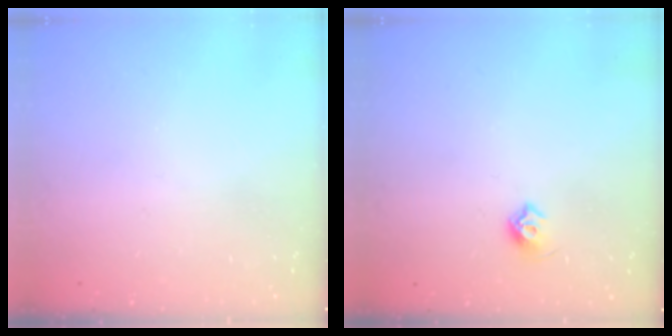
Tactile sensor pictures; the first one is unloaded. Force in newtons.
{"total": 5.5, "press": 5.3, "slide": 1.2}